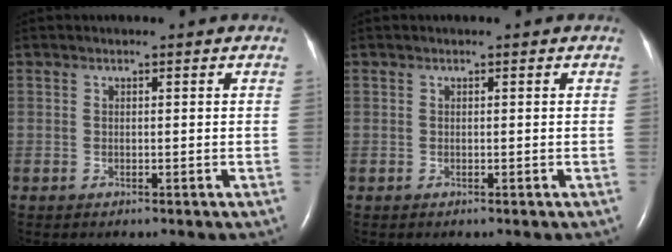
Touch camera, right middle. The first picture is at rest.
{"total": 0.0}